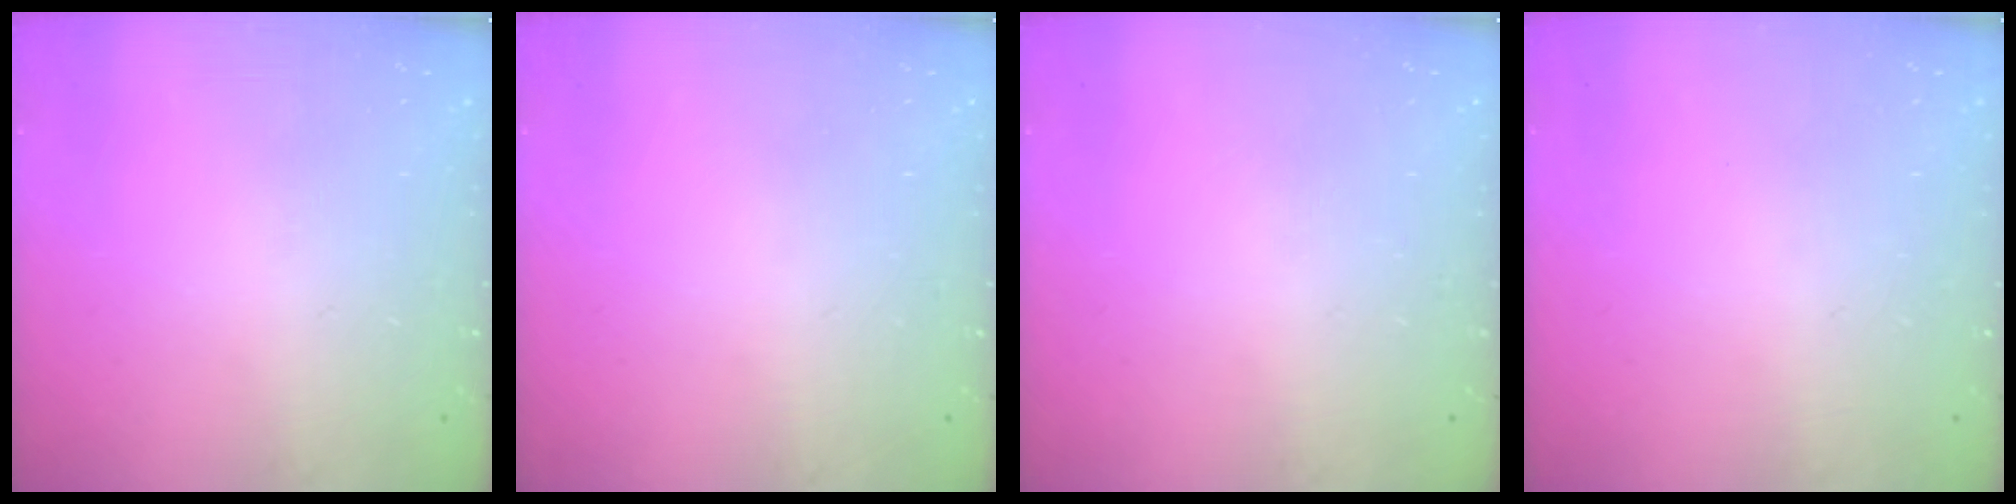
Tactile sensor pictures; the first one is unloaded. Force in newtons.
{"total": 0.0}
{"total": 0.0}
{"total": 0.0}